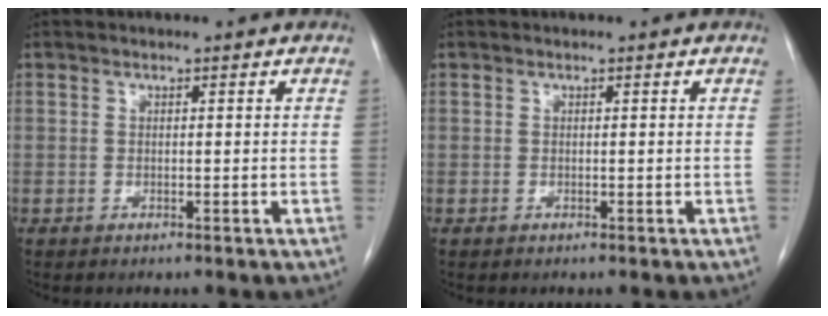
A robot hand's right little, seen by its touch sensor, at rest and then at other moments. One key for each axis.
{"total": 0.0}